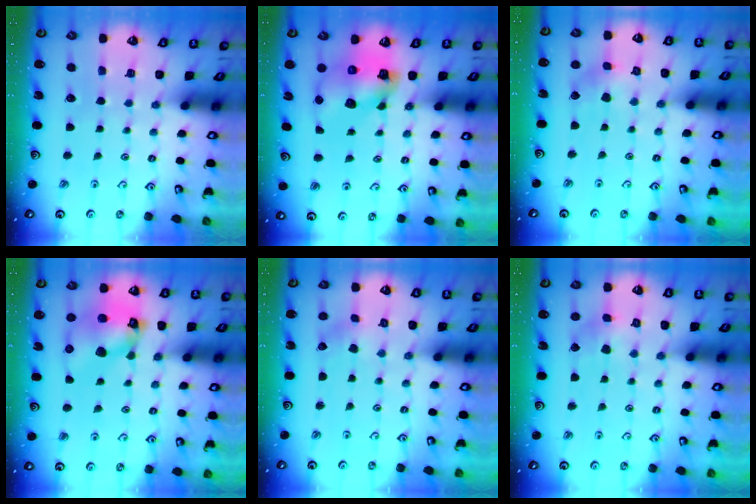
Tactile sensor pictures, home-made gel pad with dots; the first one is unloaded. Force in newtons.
{"total": 10.5, "press": 10.4, "slide": 1.2}
{"total": 5.4, "press": 5.4, "slide": 0.5}
{"total": 13.2, "press": 13.0, "slide": 1.8}
{"total": 0.6, "press": 0.6, "slide": 0.1}
{"total": 4.8, "press": 4.7, "slide": 0.5}